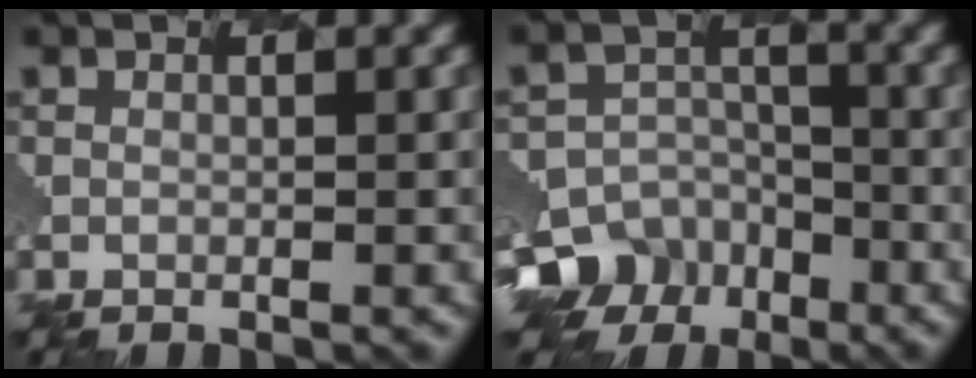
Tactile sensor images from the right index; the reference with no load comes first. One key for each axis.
{"total": 10.1, "fx": -7.0, "fy": 7.2, "fz": 0.8, "tx": -0.026, "ty": -0.023, "tz": -0.117}